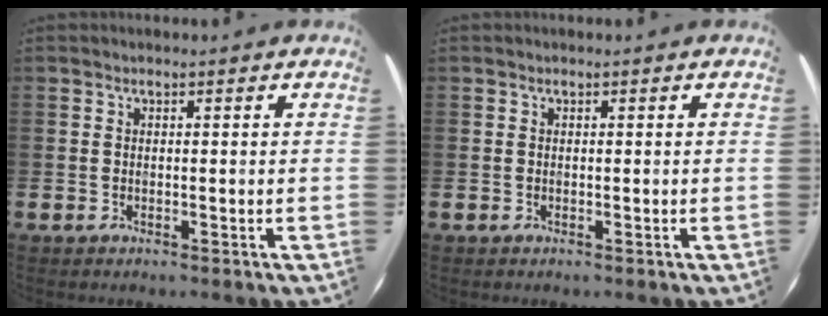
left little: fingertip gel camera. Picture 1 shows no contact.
{"total": 0.0}